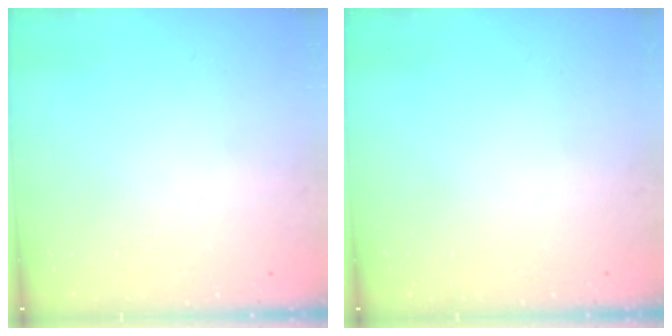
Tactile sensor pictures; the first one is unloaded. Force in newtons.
{"total": 0.0}